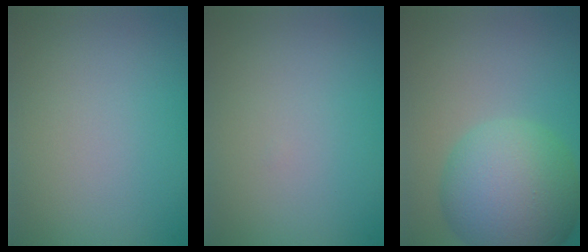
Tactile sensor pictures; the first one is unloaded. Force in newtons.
{"total": 0.0}
{"total": 9.9, "press": 9.8, "slide": 0.5}